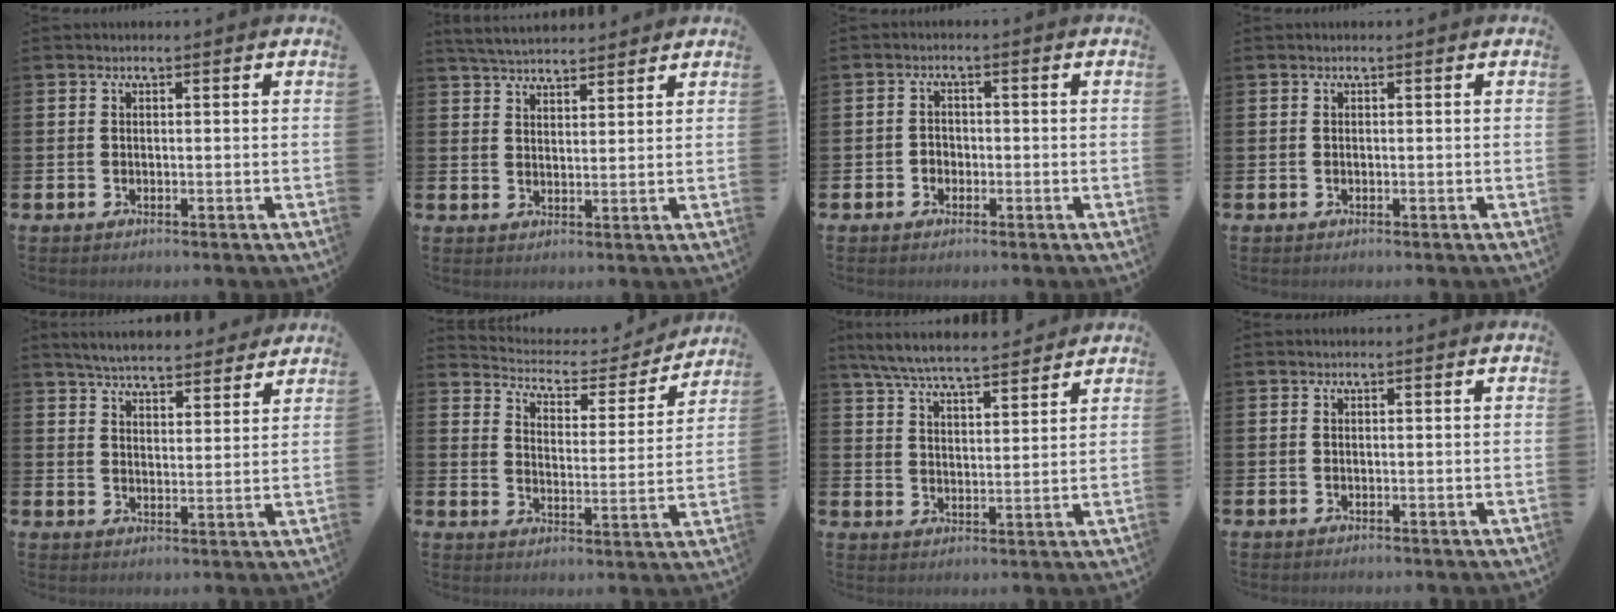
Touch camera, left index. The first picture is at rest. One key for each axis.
{"total": 4.2, "fx": 4.1, "fy": 0.6, "fz": 0.4, "tx": -0.028, "ty": -0.014, "tz": 0.077}
{"total": 1.8, "fx": -0.8, "fy": 1.5, "fz": 0.4, "tx": -0.010, "ty": 0.005, "tz": -0.018}
{"total": 0.0}
{"total": 5.8, "fx": 5.6, "fy": 0.8, "fz": 0.9, "tx": -0.036, "ty": -0.028, "tz": 0.101}
{"total": 4.5, "fx": 4.0, "fy": 2.0, "fz": 0.8, "tx": -0.041, "ty": -0.035, "tz": 0.058}
{"total": 6.8, "fx": 6.5, "fy": 0.7, "fz": 1.9, "tx": -0.065, "ty": -0.032, "tz": 0.117}
{"total": 0.0}